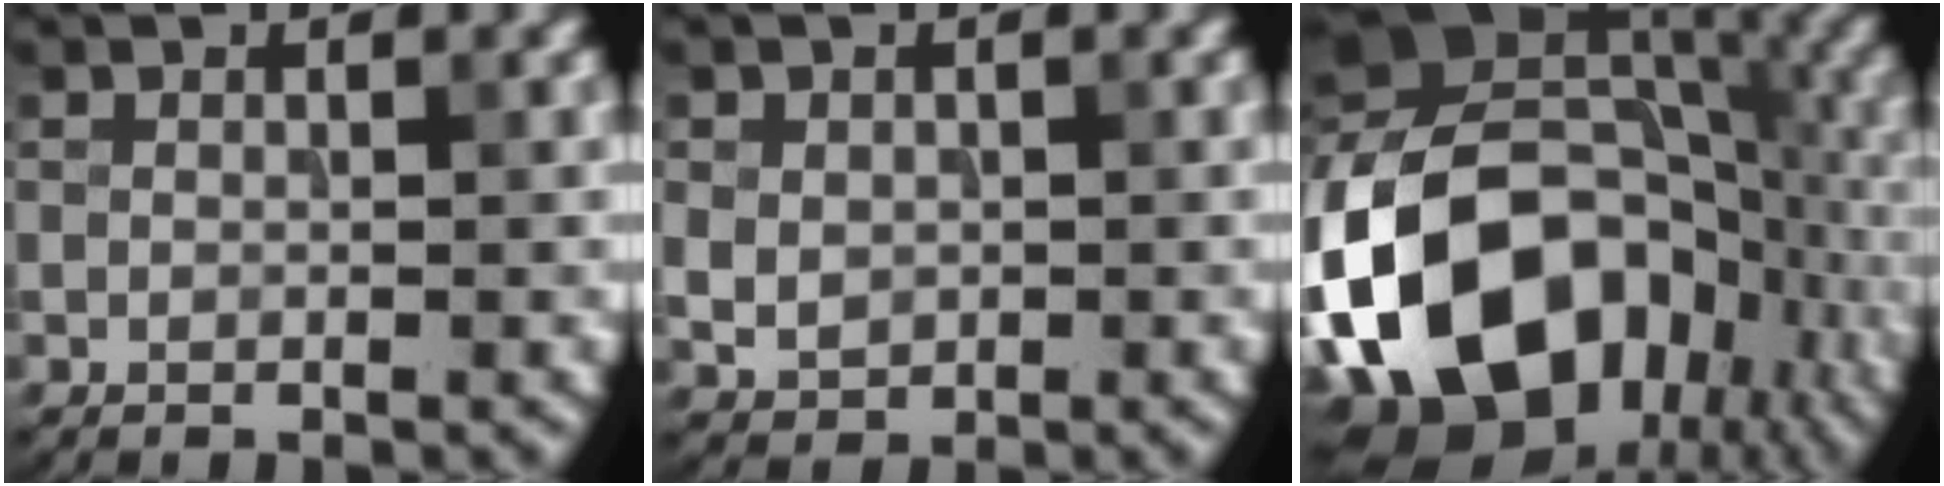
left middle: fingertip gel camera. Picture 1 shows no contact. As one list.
[{"total": 2.3, "force": [0.0, 2.0, 1.2], "torque": [-0.024, -0.004, 0.003]}, {"total": 18.6, "force": [-6.1, 12.5, 12.3], "torque": [-0.240, 0.003, -0.115]}]